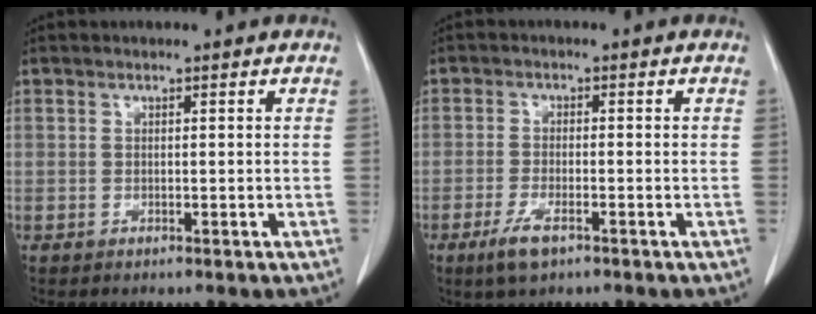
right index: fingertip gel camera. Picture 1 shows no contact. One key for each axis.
{"total": 4.3, "fx": -2.6, "fy": 1.1, "fz": 3.2, "tx": -0.070, "ty": -0.006, "tz": -0.045}